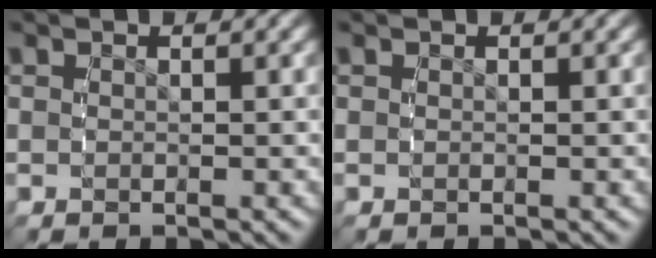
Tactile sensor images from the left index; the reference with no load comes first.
{"total": 0.0}